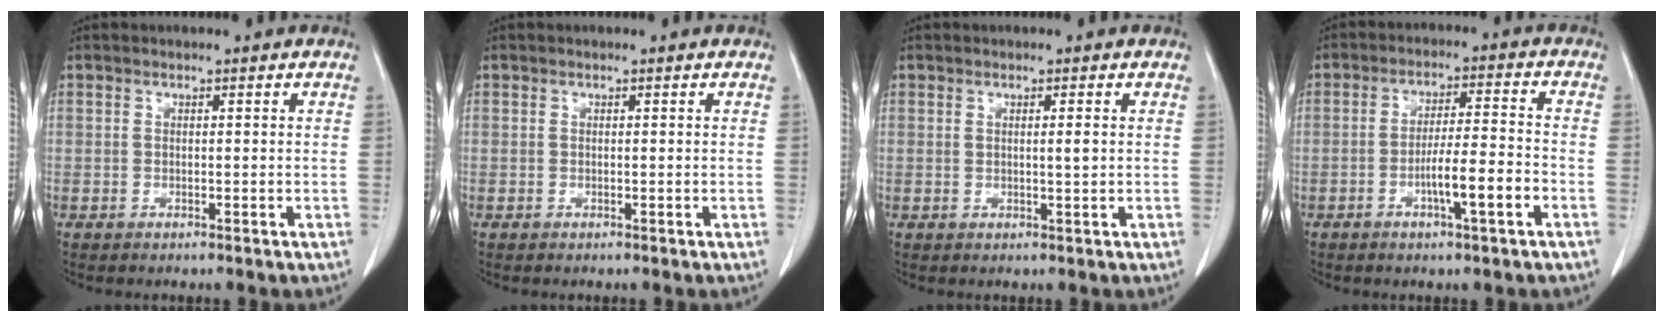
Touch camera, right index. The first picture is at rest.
{"total": 0.0}
{"total": 1.4, "force": [0.3, 0.0, 1.4], "torque": [-0.025, -0.001, 0.004]}
{"total": 7.4, "force": [-2.9, 0.3, 6.8], "torque": [-0.117, 0.003, -0.049]}